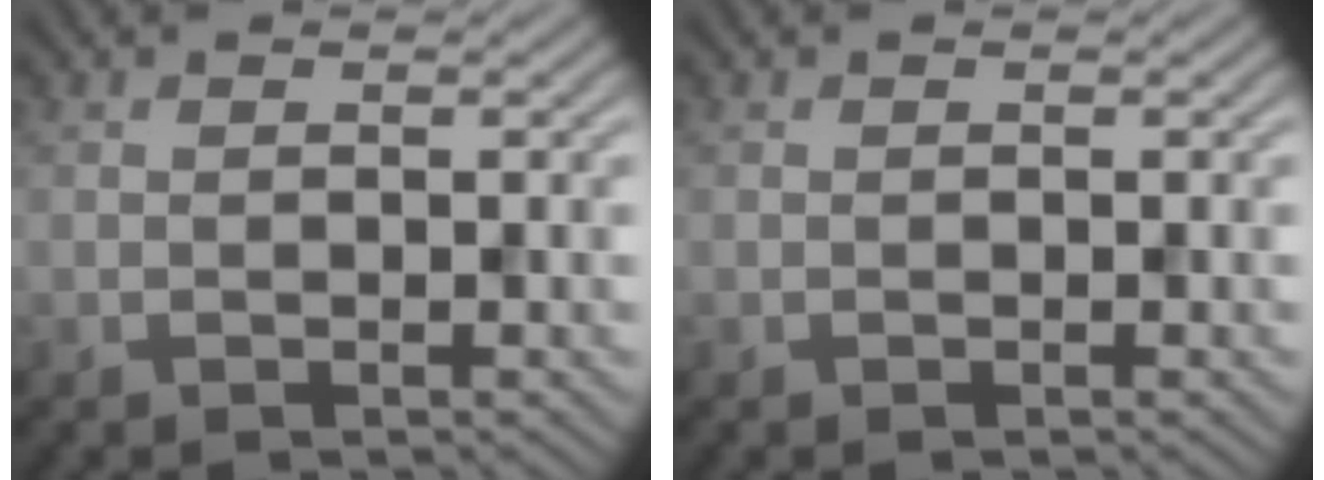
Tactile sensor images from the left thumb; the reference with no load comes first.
{"total": 0.0}